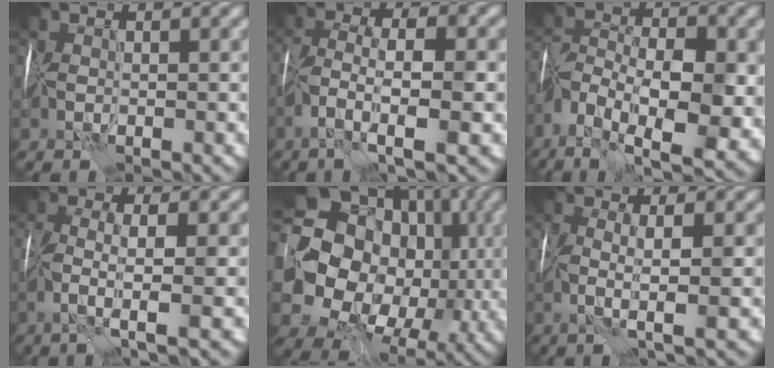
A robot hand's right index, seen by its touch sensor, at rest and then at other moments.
{"total": 6.4, "force": [-2.3, 2.0, 5.6], "torque": [-0.103, 0.012, -0.043]}
{"total": 11.2, "force": [-4.8, 5.7, 8.4], "torque": [-0.151, -0.005, -0.081]}
{"total": 4.5, "force": [-0.9, 0.9, 4.3], "torque": [-0.074, 0.000, -0.018]}
{"total": 20.6, "force": [1.9, 17.4, 10.9], "torque": [-0.189, -0.014, 0.027]}
{"total": 3.5, "force": [-0.1, 0.5, 3.4], "torque": [-0.057, -0.001, -0.003]}